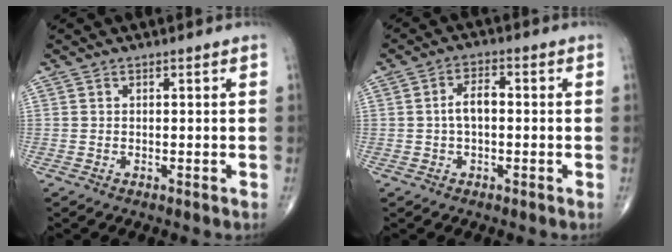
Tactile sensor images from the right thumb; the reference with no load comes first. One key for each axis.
{"total": 4.1, "fx": -0.3, "fy": 2.2, "fz": 3.4, "tx": -0.060, "ty": 0.016, "tz": -0.010}